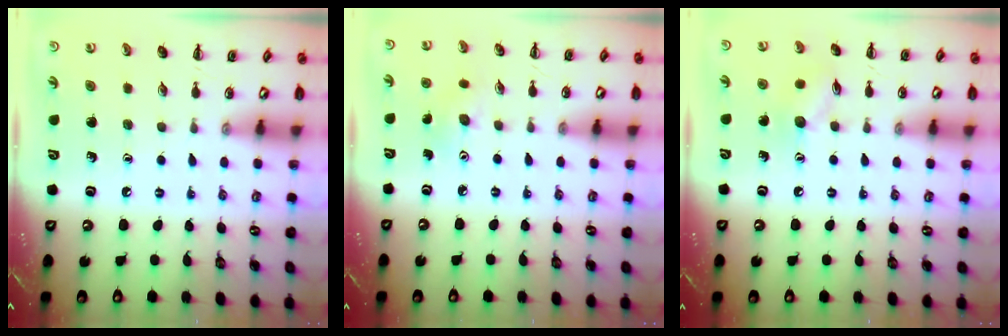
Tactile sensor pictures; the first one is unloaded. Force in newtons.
{"total": 3.6, "press": 3.5, "slide": 1.1}
{"total": 7.3, "press": 7.3, "slide": 0.9}